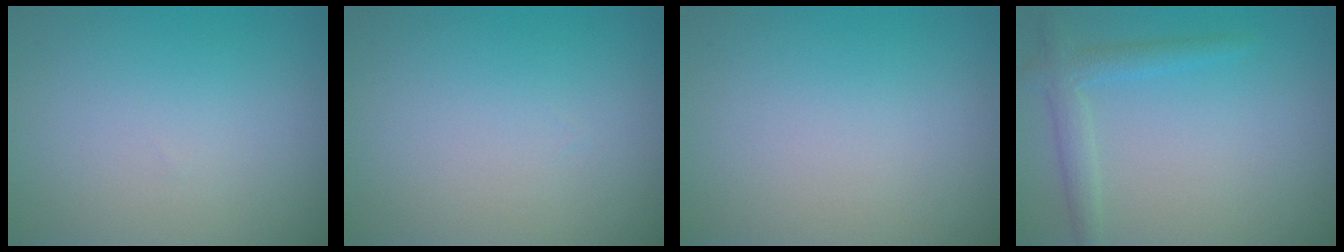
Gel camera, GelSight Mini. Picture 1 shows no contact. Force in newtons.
{"total": 0.0}
{"total": 0.0}
{"total": 2.3, "press": 2.3, "slide": 0.1}